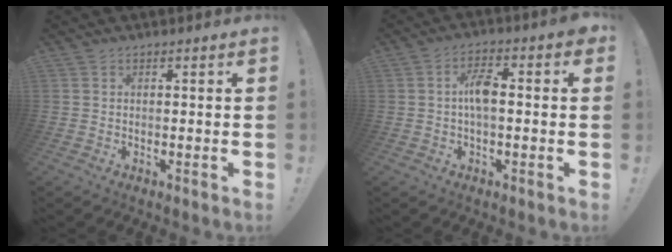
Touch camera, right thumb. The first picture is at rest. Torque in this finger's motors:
{"motor_torque": [0.31, 0.50, 0.79, 0.31, 0.05]}